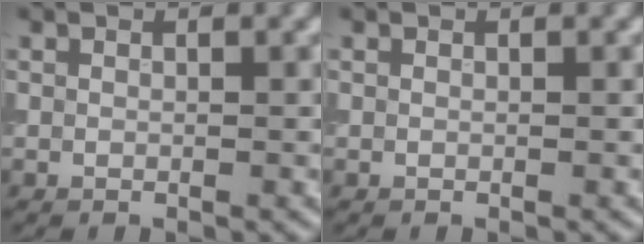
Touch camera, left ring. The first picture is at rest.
{"total": 0.0}